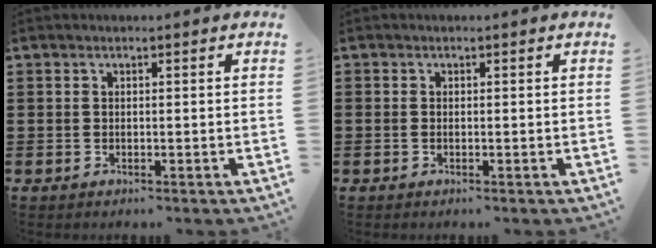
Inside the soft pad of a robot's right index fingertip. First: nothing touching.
{"total": 0.0}